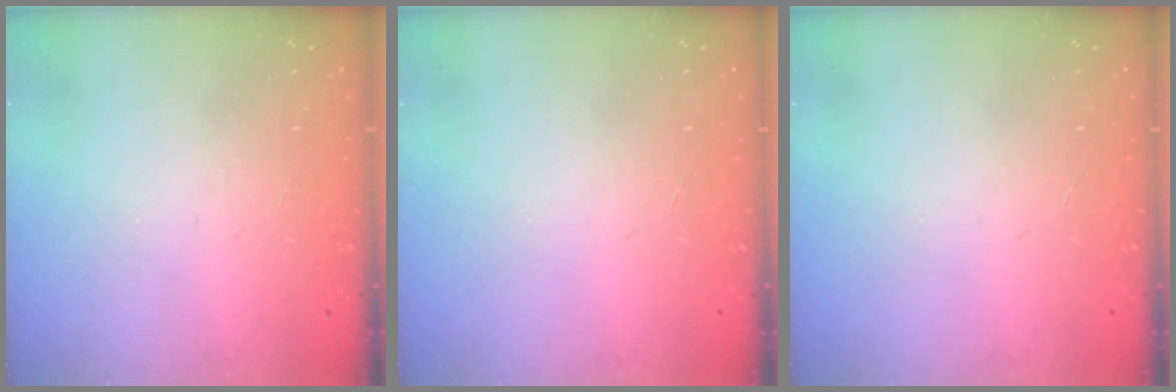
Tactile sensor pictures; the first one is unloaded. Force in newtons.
{"total": 0.0}
{"total": 0.0}